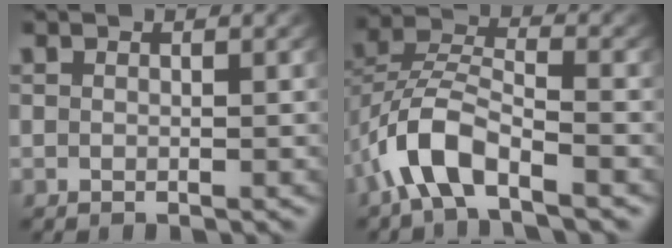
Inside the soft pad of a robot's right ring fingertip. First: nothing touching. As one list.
[{"total": 5.1, "force": [-2.1, 2.9, 3.6], "torque": [-0.095, -0.015, -0.036]}]